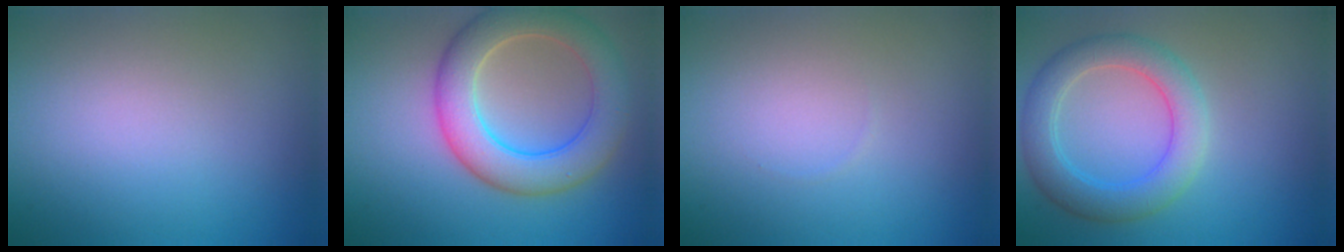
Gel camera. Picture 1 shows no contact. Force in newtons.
{"total": 7.1, "press": 7.0, "slide": 0.5}
{"total": 0.0}
{"total": 4.9, "press": 4.9, "slide": 0.4}